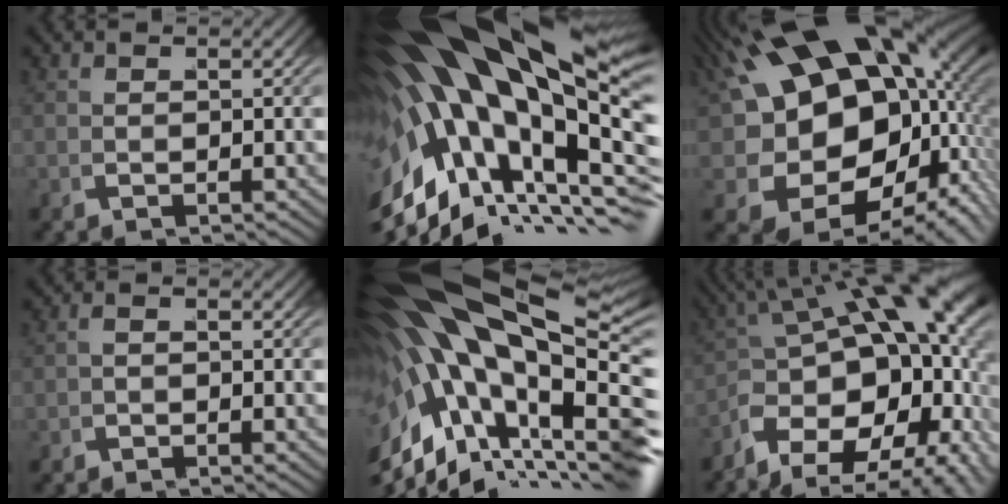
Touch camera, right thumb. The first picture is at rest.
{"total": 21.2, "force": [0.5, 12.8, 16.9], "torque": [-0.307, -0.039, 0.043]}
{"total": 24.3, "force": [1.7, 17.2, 17.1], "torque": [-0.327, -0.060, 0.056]}
{"total": 0.5, "force": [-0.1, -0.5, 0.1], "torque": [0.001, -0.001, 0.003]}
{"total": 19.3, "force": [-1.4, 11.7, 15.3], "torque": [-0.309, -0.059, 0.025]}
{"total": 17.7, "force": [1.0, 10.4, 14.3], "torque": [-0.230, -0.022, 0.033]}